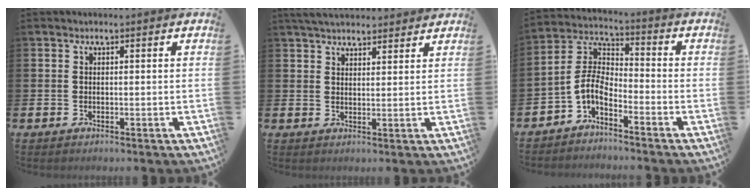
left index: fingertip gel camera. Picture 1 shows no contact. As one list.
[{"total": 4.1, "force": [3.9, 1.0, 0.8], "torque": [-0.025, -0.012, 0.073]}, {"total": 4.3, "force": [-2.6, 1.9, 2.8], "torque": [-0.086, -0.027, -0.067]}]